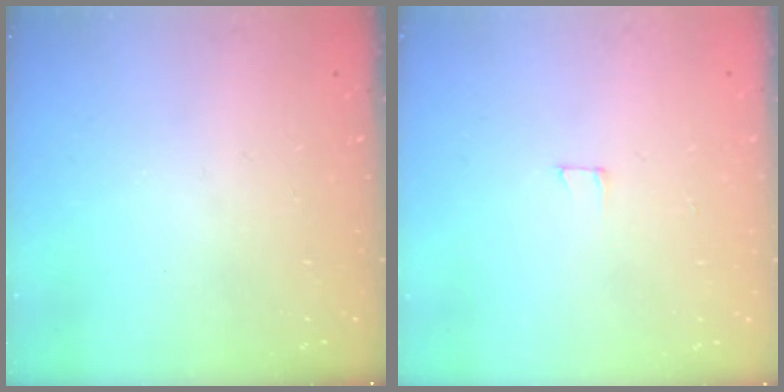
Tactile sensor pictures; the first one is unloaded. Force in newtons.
{"total": 2.5, "press": 2.5, "slide": 0.2}